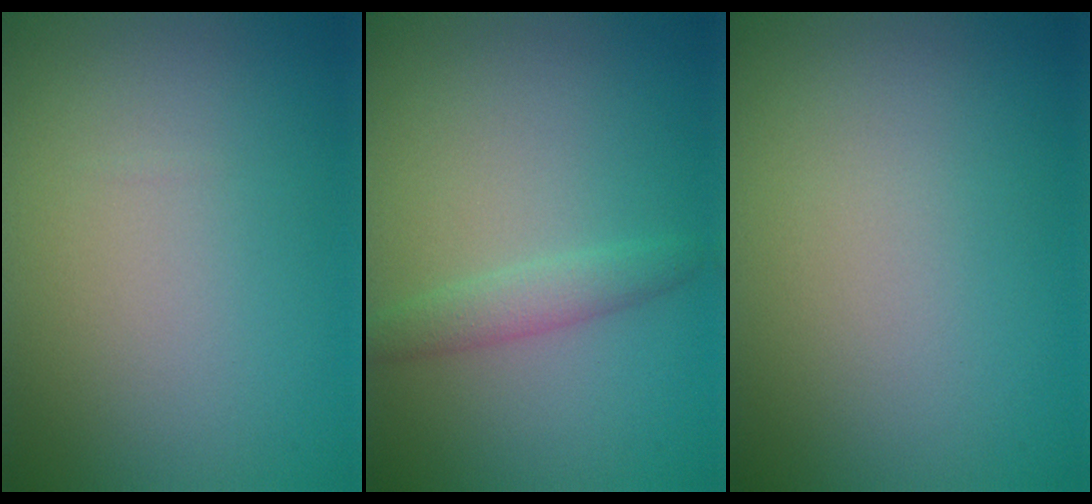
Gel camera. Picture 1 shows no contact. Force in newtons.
{"total": 1.9, "press": 1.9, "slide": 0.1}
{"total": 0.0}